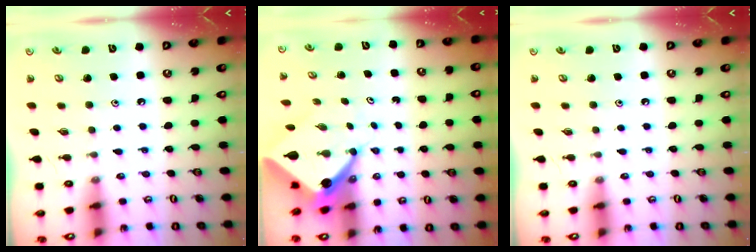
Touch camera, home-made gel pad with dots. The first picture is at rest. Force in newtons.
{"total": 6.5, "press": 6.5, "slide": 0.5}
{"total": 0.0}